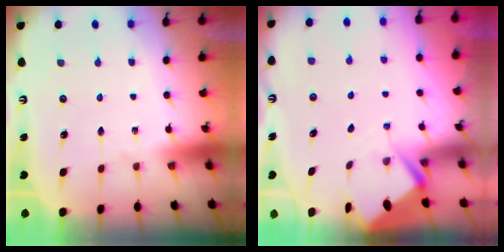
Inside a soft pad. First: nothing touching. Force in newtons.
{"total": 2.9, "press": 2.9, "slide": 0.4}